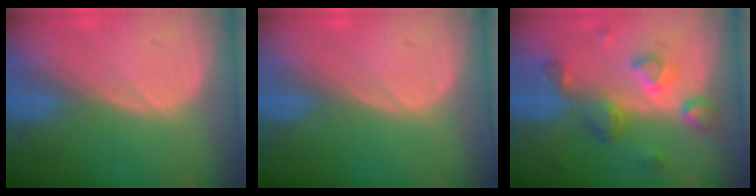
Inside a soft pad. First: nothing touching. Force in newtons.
{"total": 0.0}
{"total": 7.8, "press": 6.9, "slide": 3.5}